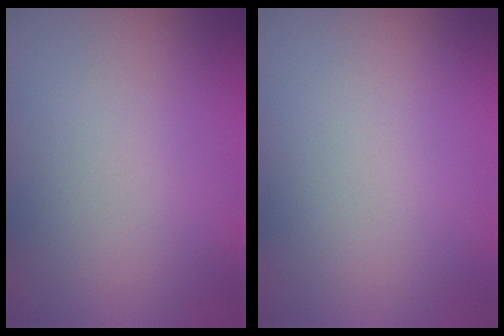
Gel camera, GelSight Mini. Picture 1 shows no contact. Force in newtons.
{"total": 0.0}